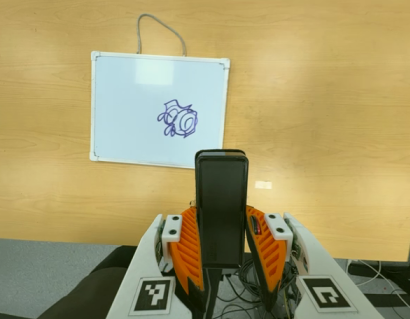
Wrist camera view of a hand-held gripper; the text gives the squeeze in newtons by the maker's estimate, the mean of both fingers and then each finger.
{"total": 5.2, "left": 3.5, "right": 6.9}